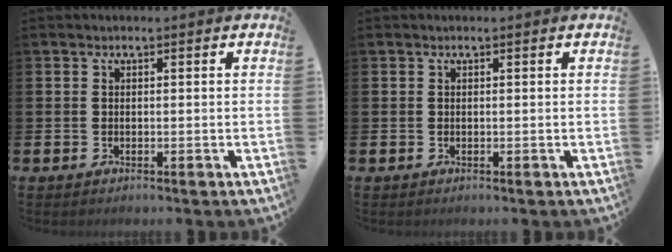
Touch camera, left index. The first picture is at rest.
{"total": 0.0}